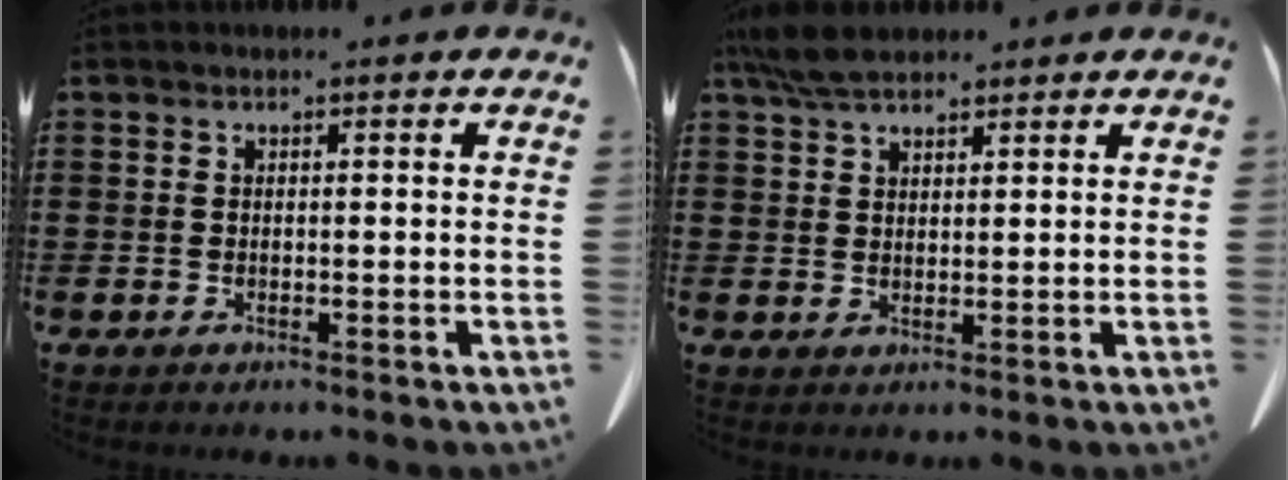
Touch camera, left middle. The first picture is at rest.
{"total": 5.3, "force": [4.2, 1.8, 2.6], "torque": [-0.062, -0.001, 0.081]}